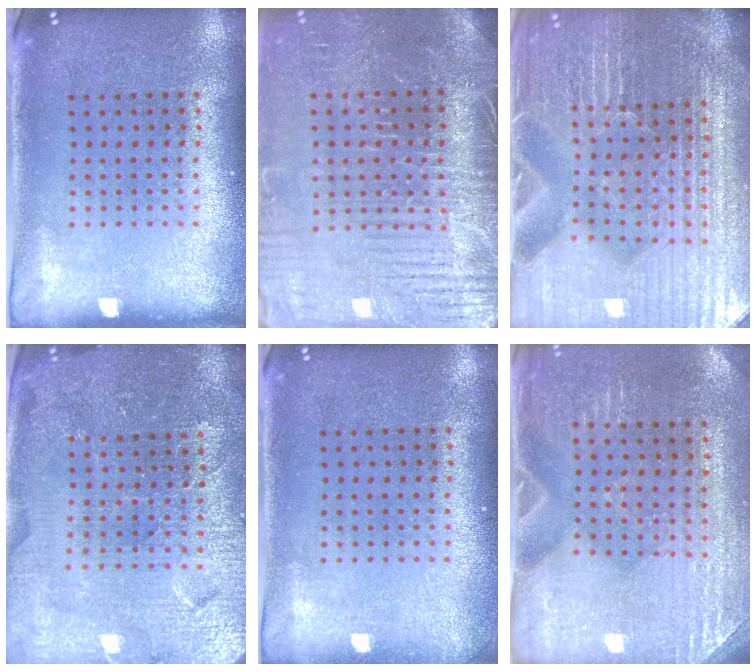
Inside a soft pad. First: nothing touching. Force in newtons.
{"total": 4.1, "press": 3.7, "slide": 1.6}
{"total": 6.2, "press": 5.6, "slide": 2.7}
{"total": 4.3, "press": 4.1, "slide": 1.2}
{"total": 0.7, "press": 0.7, "slide": 0.0}
{"total": 2.9, "press": 2.9, "slide": 0.4}